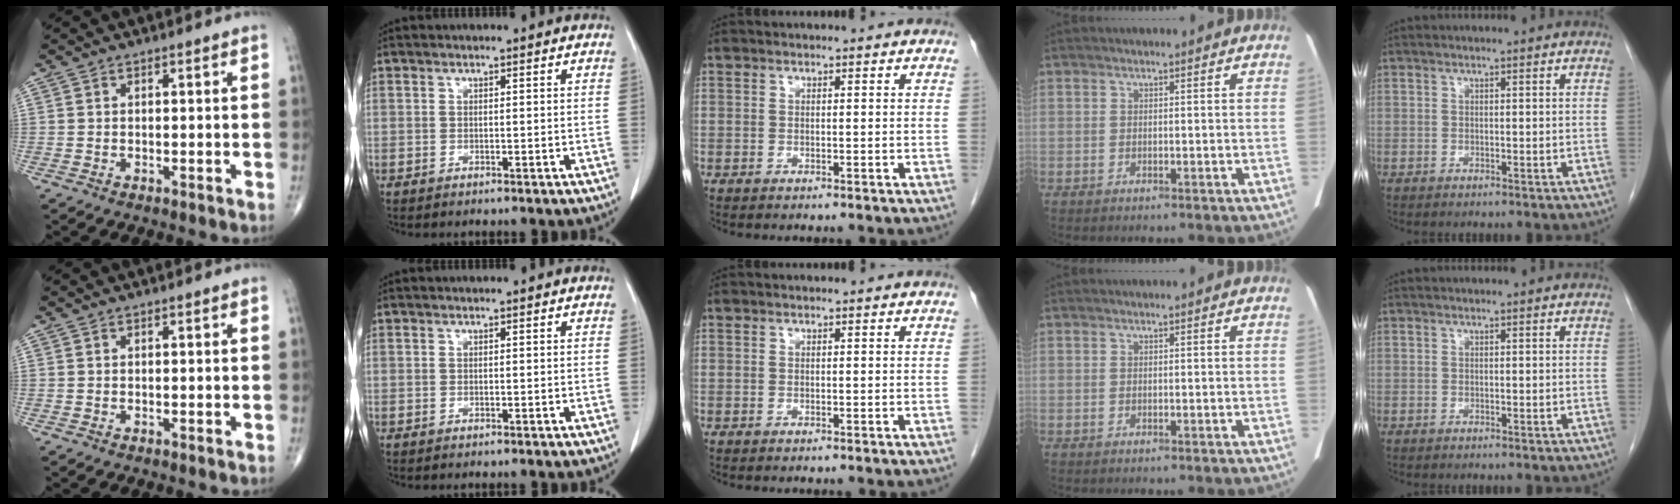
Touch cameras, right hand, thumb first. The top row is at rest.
{}